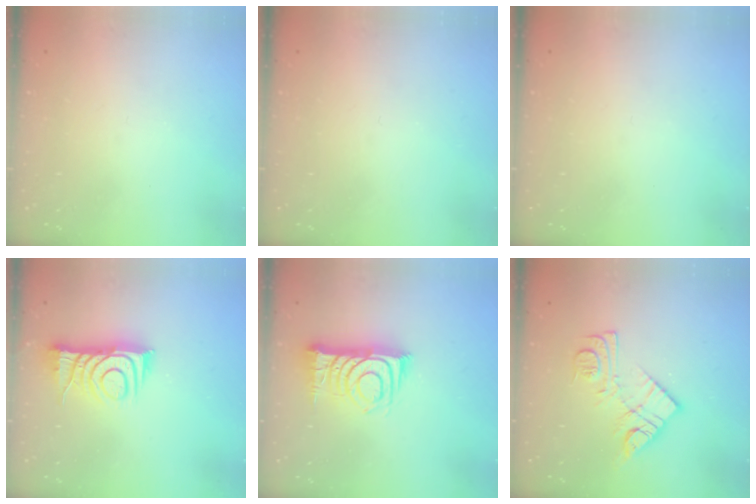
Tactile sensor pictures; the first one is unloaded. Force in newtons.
{"total": 0.0}
{"total": 0.0}
{"total": 10.0, "press": 10.0, "slide": 0.3}
{"total": 12.7, "press": 12.6, "slide": 0.9}
{"total": 11.8, "press": 11.8, "slide": 0.7}